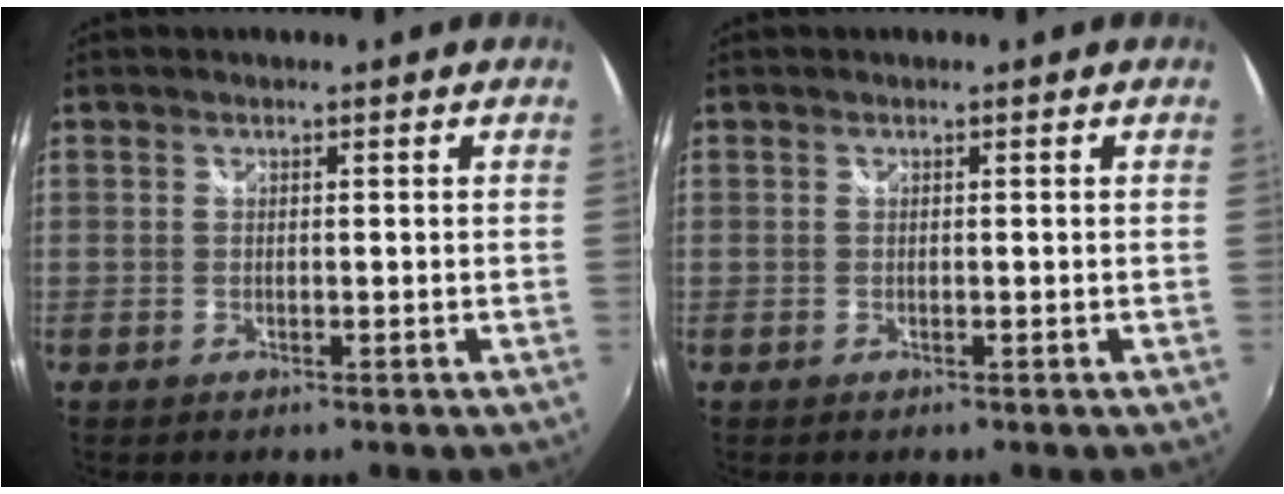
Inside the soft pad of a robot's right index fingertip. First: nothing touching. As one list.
[{"total": 0.0}]